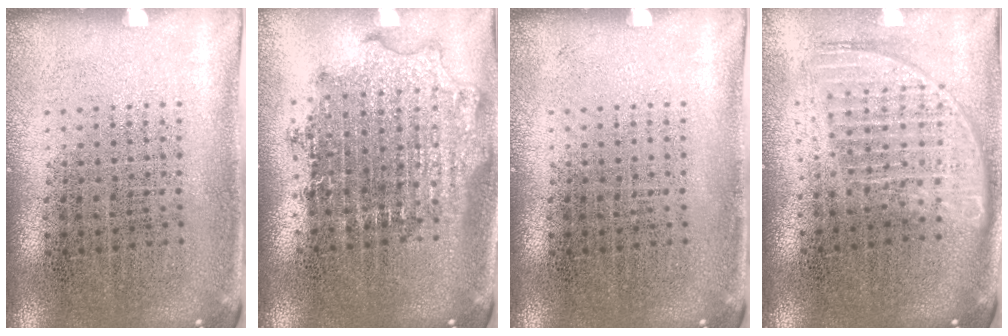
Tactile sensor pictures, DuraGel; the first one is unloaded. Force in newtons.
{"total": 1.9, "press": 1.5, "slide": 1.1}
{"total": 0.0}
{"total": 1.8, "press": 1.5, "slide": 0.9}